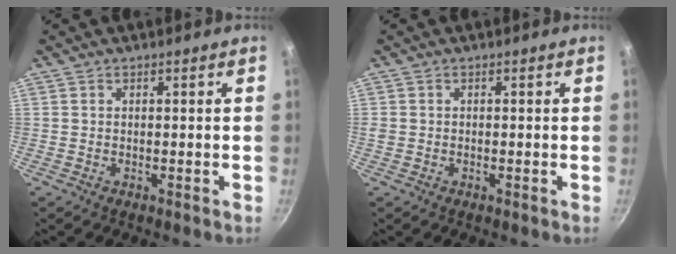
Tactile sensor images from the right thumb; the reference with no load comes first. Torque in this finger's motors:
{"motor_torque": [0.20, -0.02, -0.02, -0.28, -0.01]}